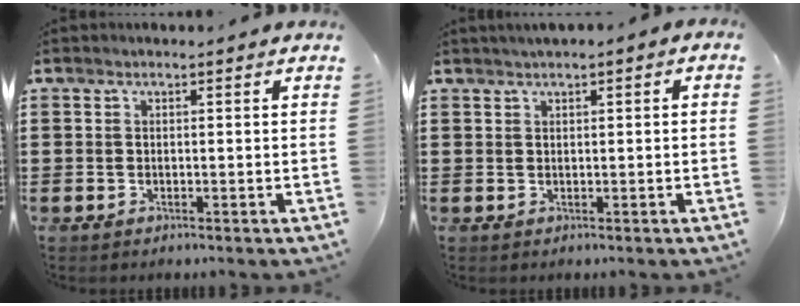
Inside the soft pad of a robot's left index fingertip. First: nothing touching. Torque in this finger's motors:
{"motor_torque": [1.29, -0.85, 0.55, 0.16]}